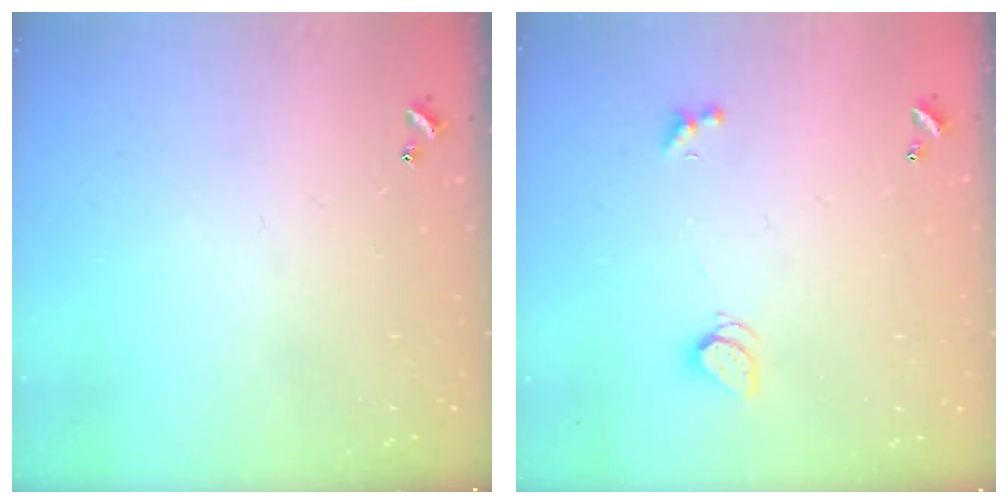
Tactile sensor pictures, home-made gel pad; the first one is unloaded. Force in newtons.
{"total": 1.8, "press": 1.8, "slide": 0.5}